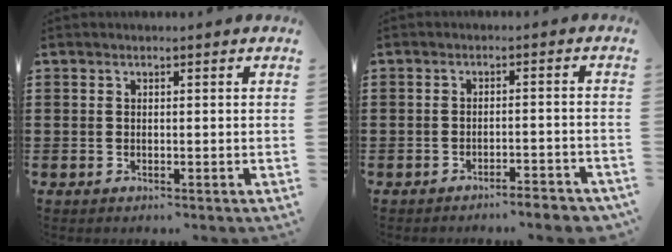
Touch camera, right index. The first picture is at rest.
{"total": 2.9, "force": [-2.8, -0.1, 0.7], "torque": [-0.013, -0.002, -0.058]}